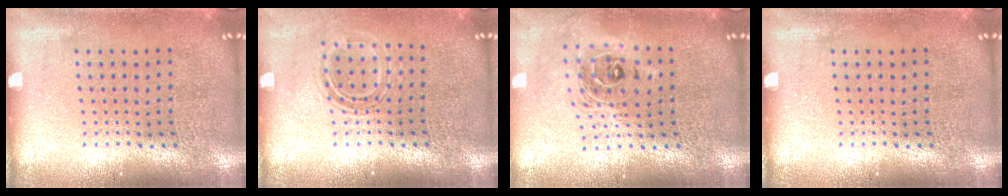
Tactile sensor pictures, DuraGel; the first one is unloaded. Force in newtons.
{"total": 1.3, "press": 1.1, "slide": 0.7}
{"total": 2.0, "press": 1.5, "slide": 1.3}
{"total": 0.0}